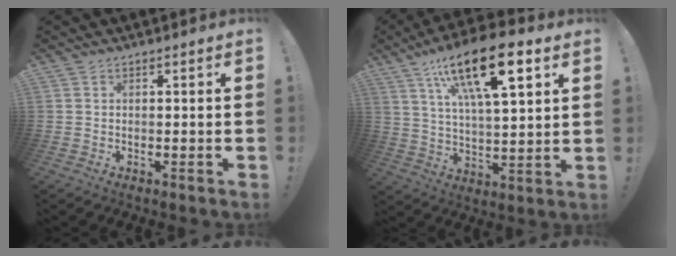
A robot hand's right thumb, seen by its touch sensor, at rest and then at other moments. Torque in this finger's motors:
{"motor_torque": [2.12, 2.89, 2.04, 0.73, 0.20]}